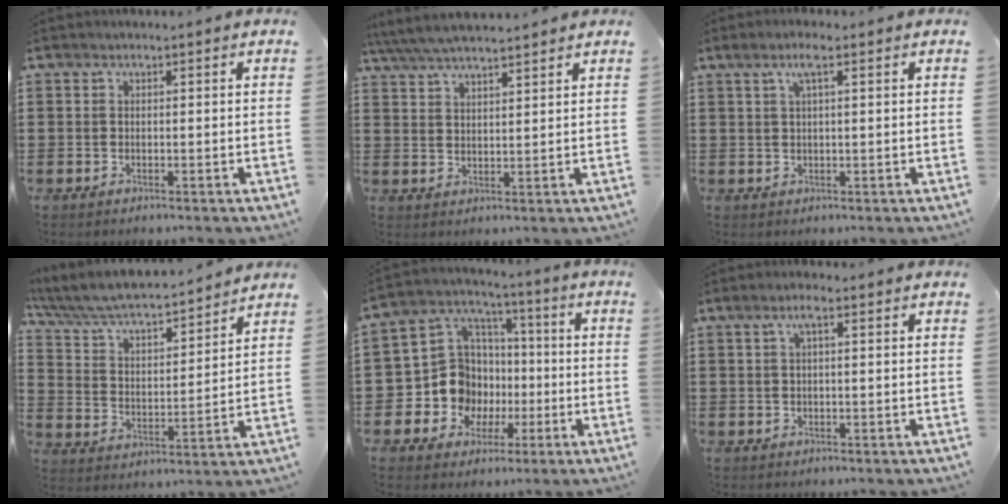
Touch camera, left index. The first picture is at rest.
{"total": 5.0, "force": [4.6, 0.4, 1.9], "torque": [-0.052, -0.012, 0.083]}
{"total": 3.4, "force": [1.5, 0.5, 3.0], "torque": [-0.063, 0.004, 0.024]}
{"total": 5.9, "force": [5.4, 0.6, 2.3], "torque": [-0.069, -0.040, 0.087]}
{"total": 10.7, "force": [-2.0, 10.1, 3.0], "torque": [-0.114, 0.005, -0.030]}
{"total": 2.4, "force": [0.7, 0.4, 2.3], "torque": [-0.046, 0.005, 0.010]}